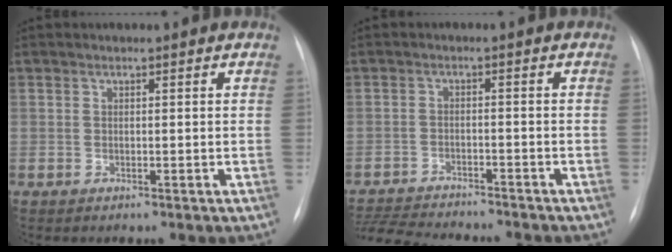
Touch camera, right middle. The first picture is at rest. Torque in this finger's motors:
{"motor_torque": [0.34, -0.57, 0.06, 0.03]}